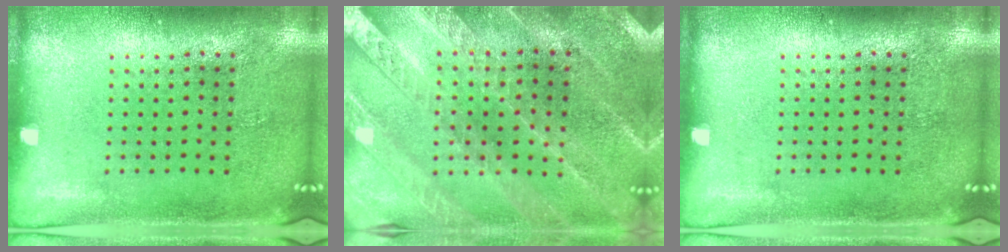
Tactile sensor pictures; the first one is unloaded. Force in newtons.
{"total": 2.4, "press": 2.4, "slide": 0.4}
{"total": 0.0}